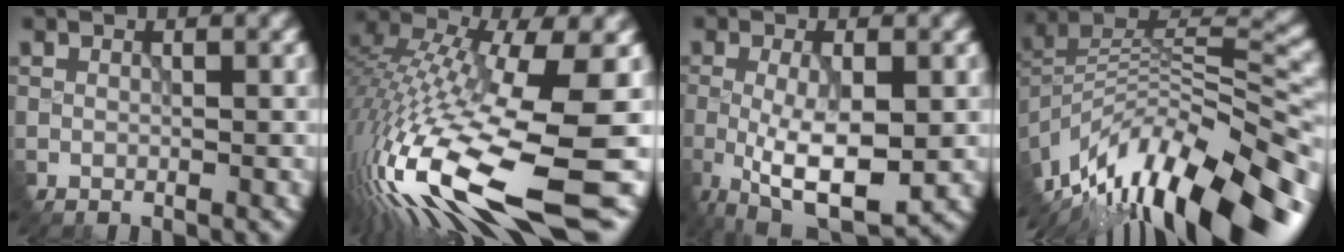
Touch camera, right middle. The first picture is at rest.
{"total": 16.2, "force": [-4.4, 4.8, 14.8], "torque": [-0.323, -0.005, -0.071]}
{"total": 7.2, "force": [-1.7, 2.6, 6.5], "torque": [-0.137, -0.008, -0.021]}
{"total": 14.1, "force": [-8.5, 5.5, 9.9], "torque": [-0.191, 0.020, -0.140]}